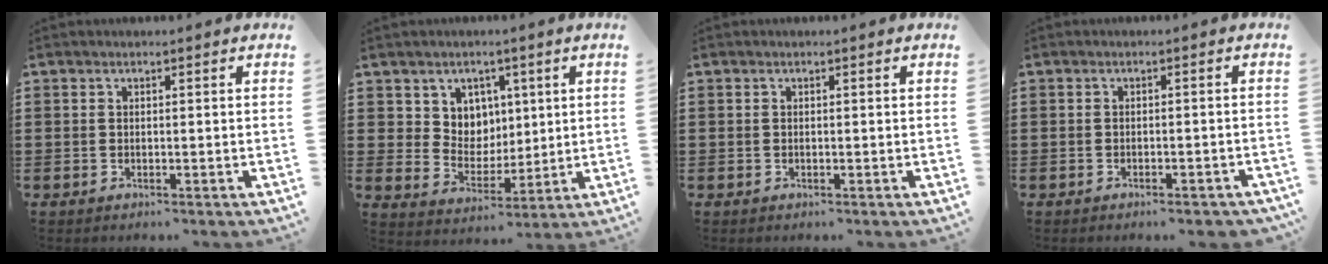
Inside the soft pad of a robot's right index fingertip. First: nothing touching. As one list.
[{"total": 5.9, "force": [2.9, 5.1, 0.4], "torque": [-0.035, -0.004, 0.054]}, {"total": 0.0}, {"total": 1.4, "force": [-1.3, 0.0, 0.7], "torque": [-0.016, -0.002, -0.024]}]